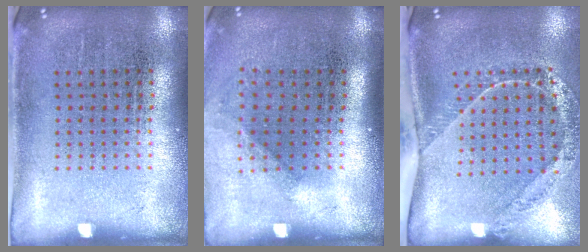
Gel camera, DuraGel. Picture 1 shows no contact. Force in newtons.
{"total": 1.2, "press": 0.9, "slide": 0.8}
{"total": 1.7, "press": 1.5, "slide": 0.8}